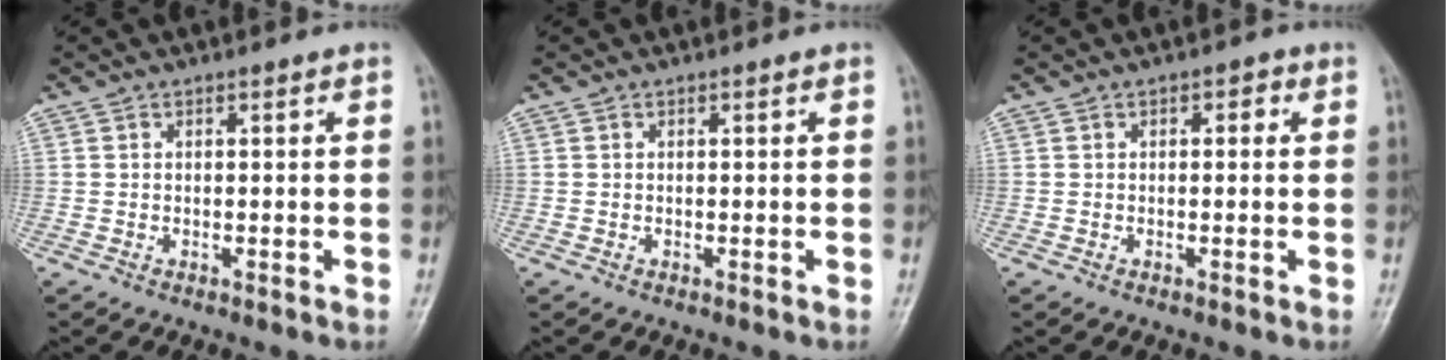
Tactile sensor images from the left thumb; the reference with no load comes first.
{"total": 0.0}
{"total": 1.6, "force": [0.4, 1.0, 1.1], "torque": [-0.001, 0.005, -0.001]}